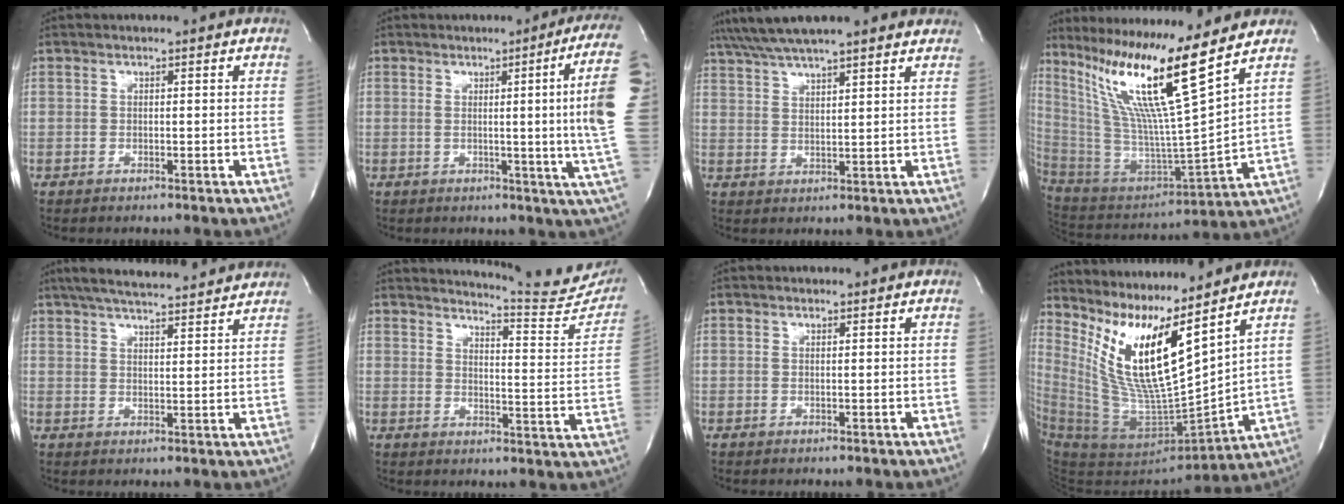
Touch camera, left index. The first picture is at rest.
{"total": 12.5, "force": [1.9, -2.8, 12.0], "torque": [-0.130, -0.013, 0.013]}
{"total": 15.6, "force": [13.5, 1.8, 7.6], "torque": [-0.134, 0.046, 0.196]}
{"total": 18.9, "force": [12.4, -2.3, 14.1], "torque": [-0.265, -0.031, 0.227]}
{"total": 15.3, "force": [13.7, 1.9, 6.7], "torque": [-0.114, 0.032, 0.194]}
{"total": 14.9, "force": [14.6, 0.6, 2.9], "torque": [-0.037, -0.086, 0.163]}
{"total": 0.0}
{"total": 16.4, "force": [10.3, 1.3, 12.8], "torque": [-0.259, -0.027, 0.199]}